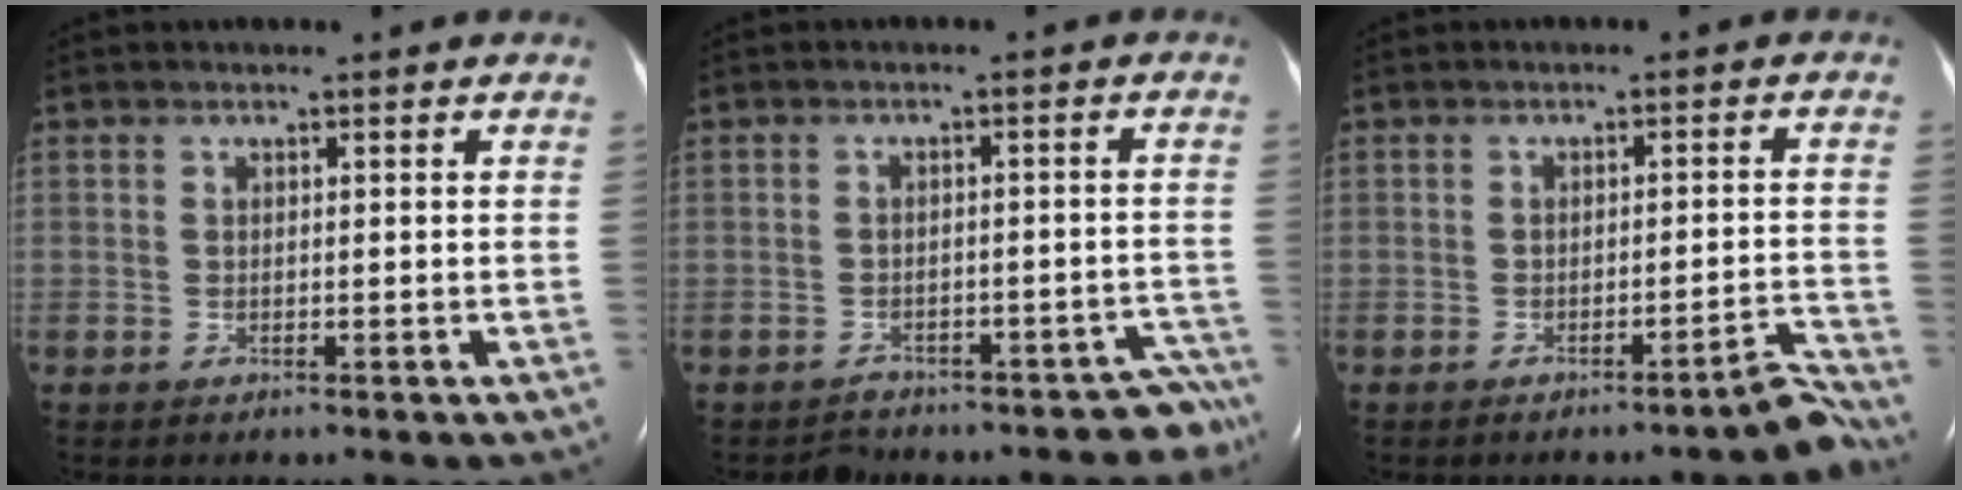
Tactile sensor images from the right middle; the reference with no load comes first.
{"total": 7.2, "force": [-6.6, 2.8, -0.5], "torque": [0.043, 0.042, -0.078]}
{"total": 2.6, "force": [-2.5, -0.1, 1.0], "torque": [-0.005, 0.006, -0.033]}